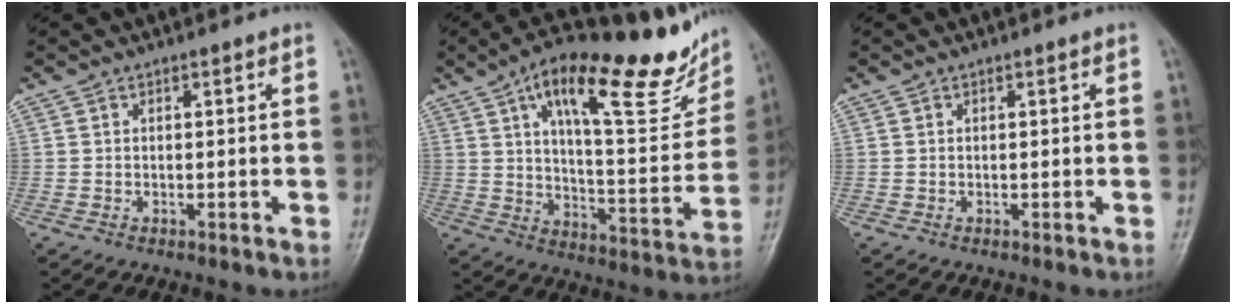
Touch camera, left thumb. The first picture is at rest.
{"total": 24.8, "force": [14.7, 7.6, 18.6], "torque": [-0.231, -0.037, 0.226]}
{"total": 0.0}